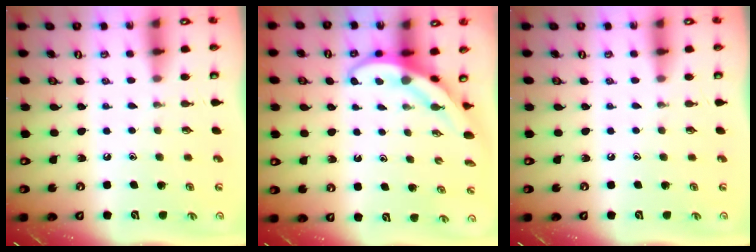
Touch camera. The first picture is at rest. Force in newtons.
{"total": 4.0, "press": 4.0, "slide": 0.4}
{"total": 0.0}